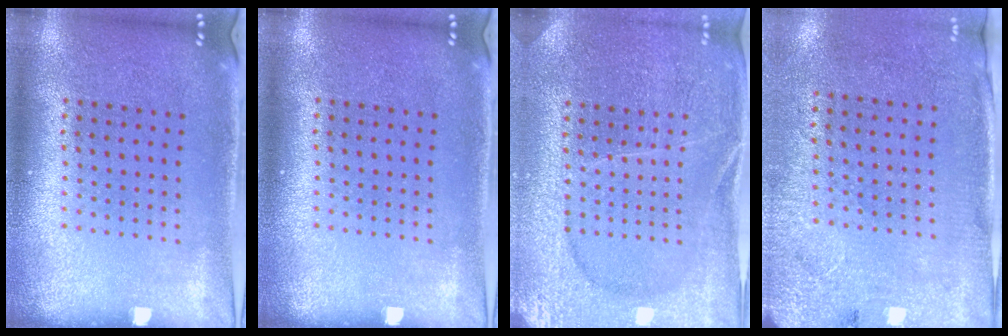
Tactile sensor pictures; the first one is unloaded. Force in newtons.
{"total": 0.0}
{"total": 3.7, "press": 3.6, "slide": 0.8}
{"total": 2.7, "press": 2.3, "slide": 1.5}